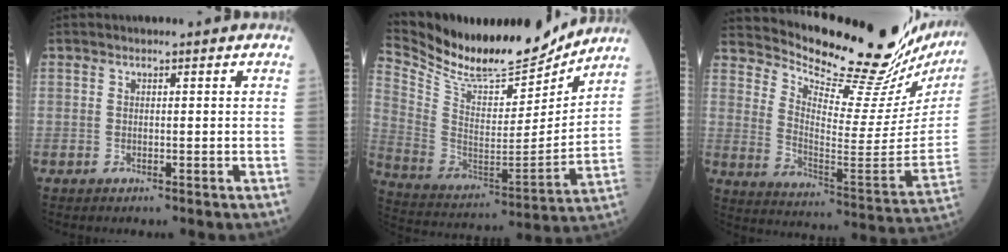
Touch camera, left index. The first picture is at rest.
{"total": 20.7, "force": [19.2, 3.9, 6.7], "torque": [-0.145, -0.022, 0.325]}
{"total": 26.5, "force": [24.8, 1.8, 9.2], "torque": [-0.150, -0.122, 0.331]}